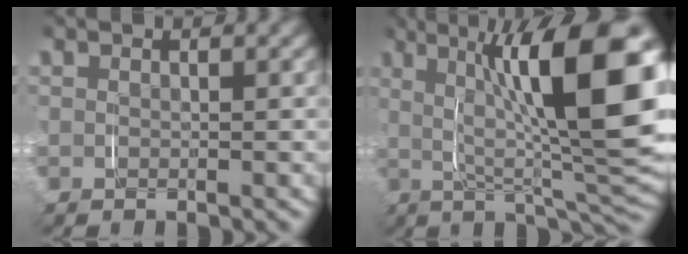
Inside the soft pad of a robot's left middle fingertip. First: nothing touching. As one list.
[{"total": 14.6, "force": [2.3, 4.7, 13.6], "torque": [-0.185, 0.011, 0.035]}]